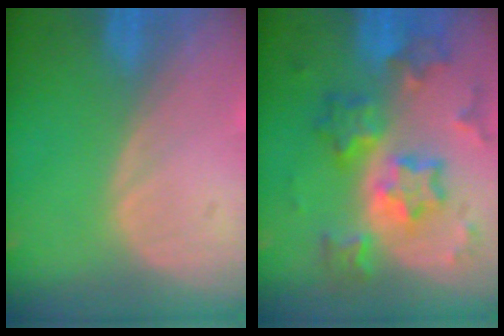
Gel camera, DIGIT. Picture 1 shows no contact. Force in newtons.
{"total": 9.2, "press": 9.2, "slide": 0.8}